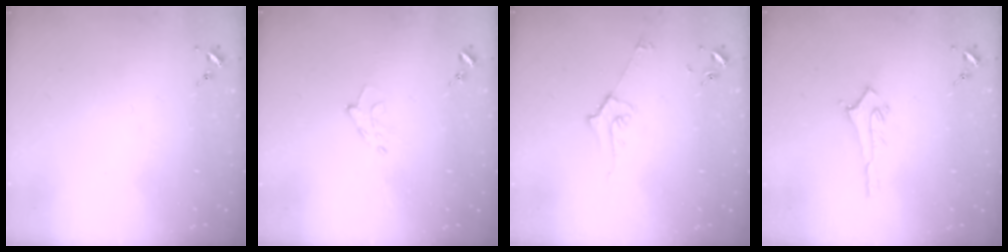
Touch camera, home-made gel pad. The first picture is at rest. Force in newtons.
{"total": 5.6, "press": 5.5, "slide": 0.8}
{"total": 5.9, "press": 5.8, "slide": 0.8}
{"total": 3.8, "press": 3.8, "slide": 0.5}